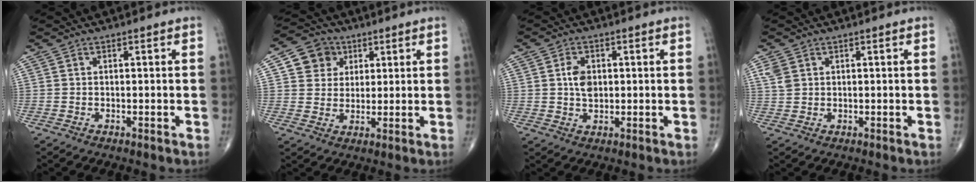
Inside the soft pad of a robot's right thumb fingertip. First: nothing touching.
{"total": 7.7, "force": [2.9, 6.8, 2.2], "torque": [-0.004, -0.005, 0.047]}
{"total": 4.2, "force": [0.7, 2.8, 3.1], "torque": [-0.047, -0.001, 0.013]}
{"total": 2.6, "force": [1.2, 1.9, 1.3], "torque": [-0.025, 0.002, 0.031]}